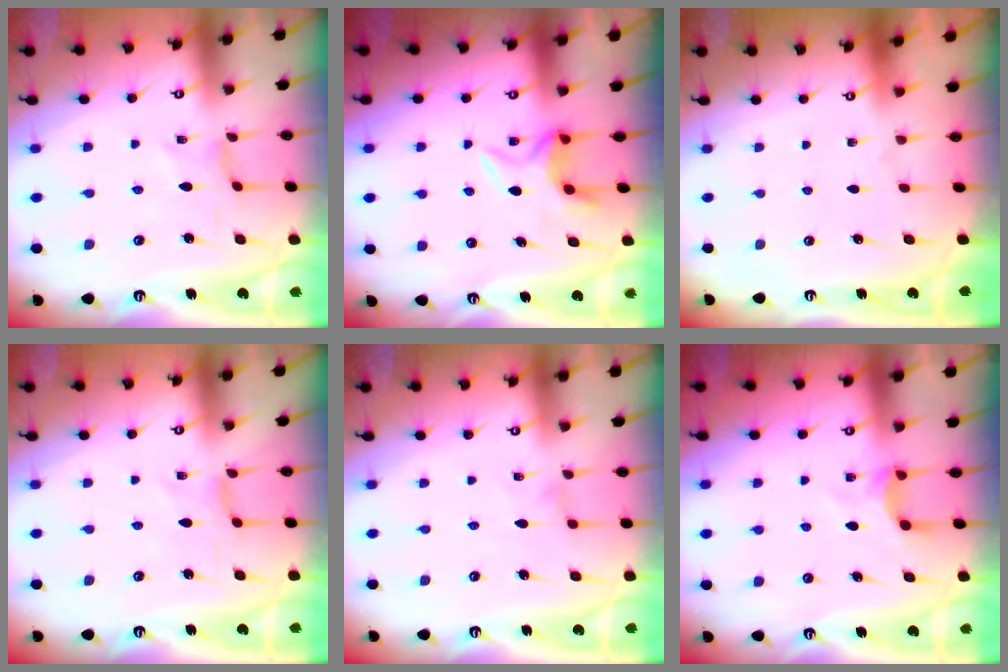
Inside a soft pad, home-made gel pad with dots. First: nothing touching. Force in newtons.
{"total": 5.0, "press": 4.8, "slide": 1.3}
{"total": 0.0}
{"total": 0.0}
{"total": 0.0}
{"total": 4.3, "press": 4.3, "slide": 0.6}